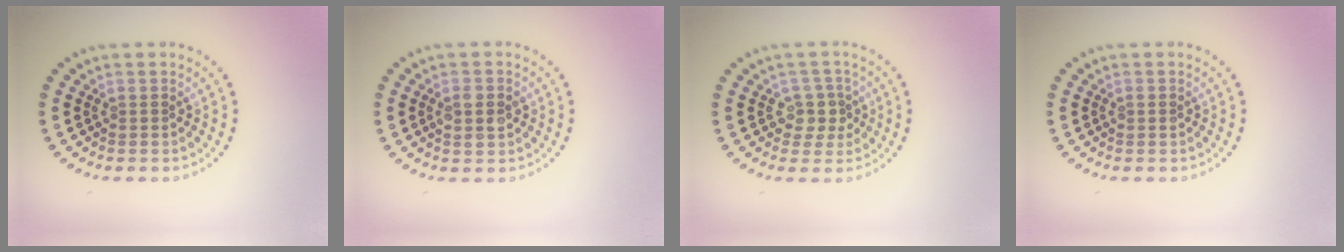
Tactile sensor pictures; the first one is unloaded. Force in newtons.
{"total": 2.0, "press": 2.0, "slide": 0.2}
{"total": 2.3, "press": 2.0, "slide": 1.2}
{"total": 0.6, "press": 0.6, "slide": 0.1}